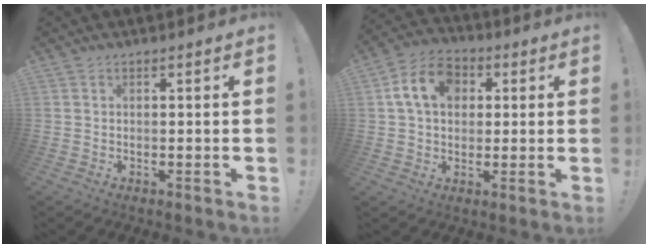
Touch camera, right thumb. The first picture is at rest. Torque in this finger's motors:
{"motor_torque": [0.92, 2.00, 0.66, -0.53, 0.06]}